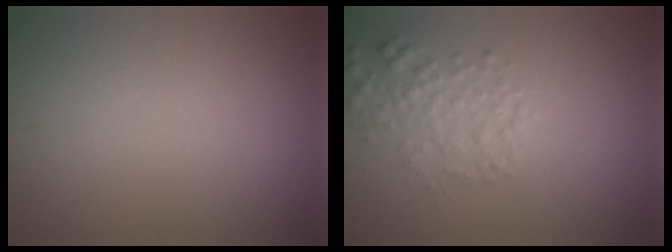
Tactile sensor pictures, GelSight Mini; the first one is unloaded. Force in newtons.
{"total": 2.5, "press": 2.5, "slide": 0.1}